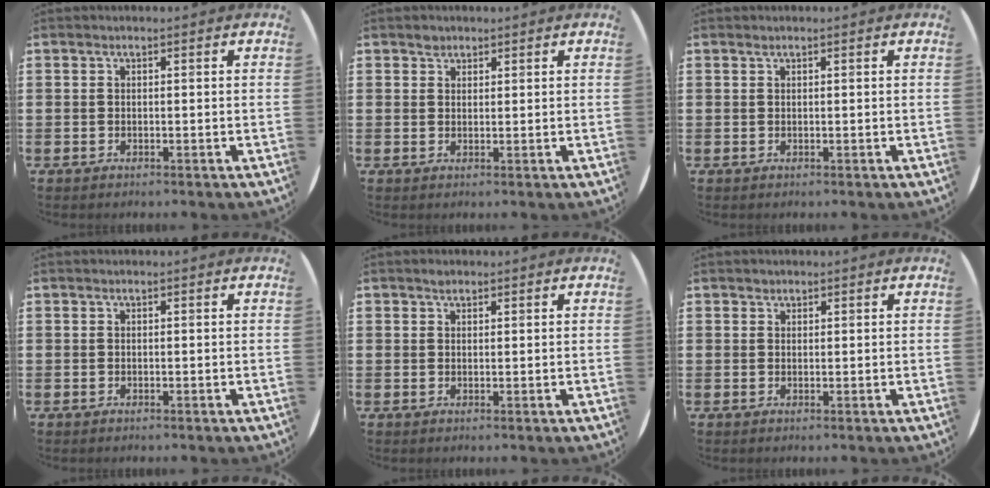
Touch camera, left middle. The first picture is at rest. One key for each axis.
{"total": 1.3, "fx": 1.1, "fy": 0.7, "fz": 0.0, "tx": 0.006, "ty": -0.001, "tz": 0.020}
{"total": 0.0}
{"total": 0.0}
{"total": 0.9, "fx": 0.7, "fy": 0.6, "fz": 0.2, "tx": 0.004, "ty": -0.001, "tz": 0.012}
{"total": 0.7, "fx": 0.6, "fy": 0.3, "fz": -0.1, "tx": 0.002, "ty": 0.003, "tz": 0.011}